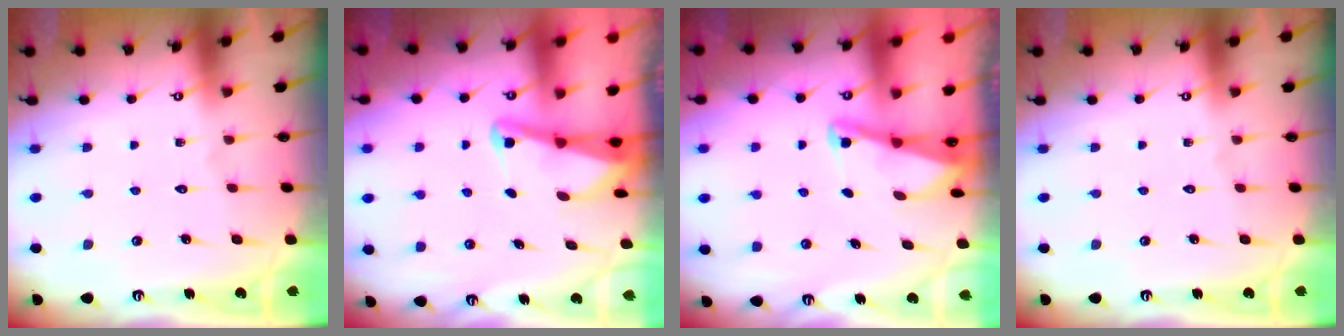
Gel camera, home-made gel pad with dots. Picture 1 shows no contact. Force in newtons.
{"total": 2.2, "press": 2.2, "slide": 0.3}
{"total": 2.1, "press": 2.1, "slide": 0.4}
{"total": 0.0}